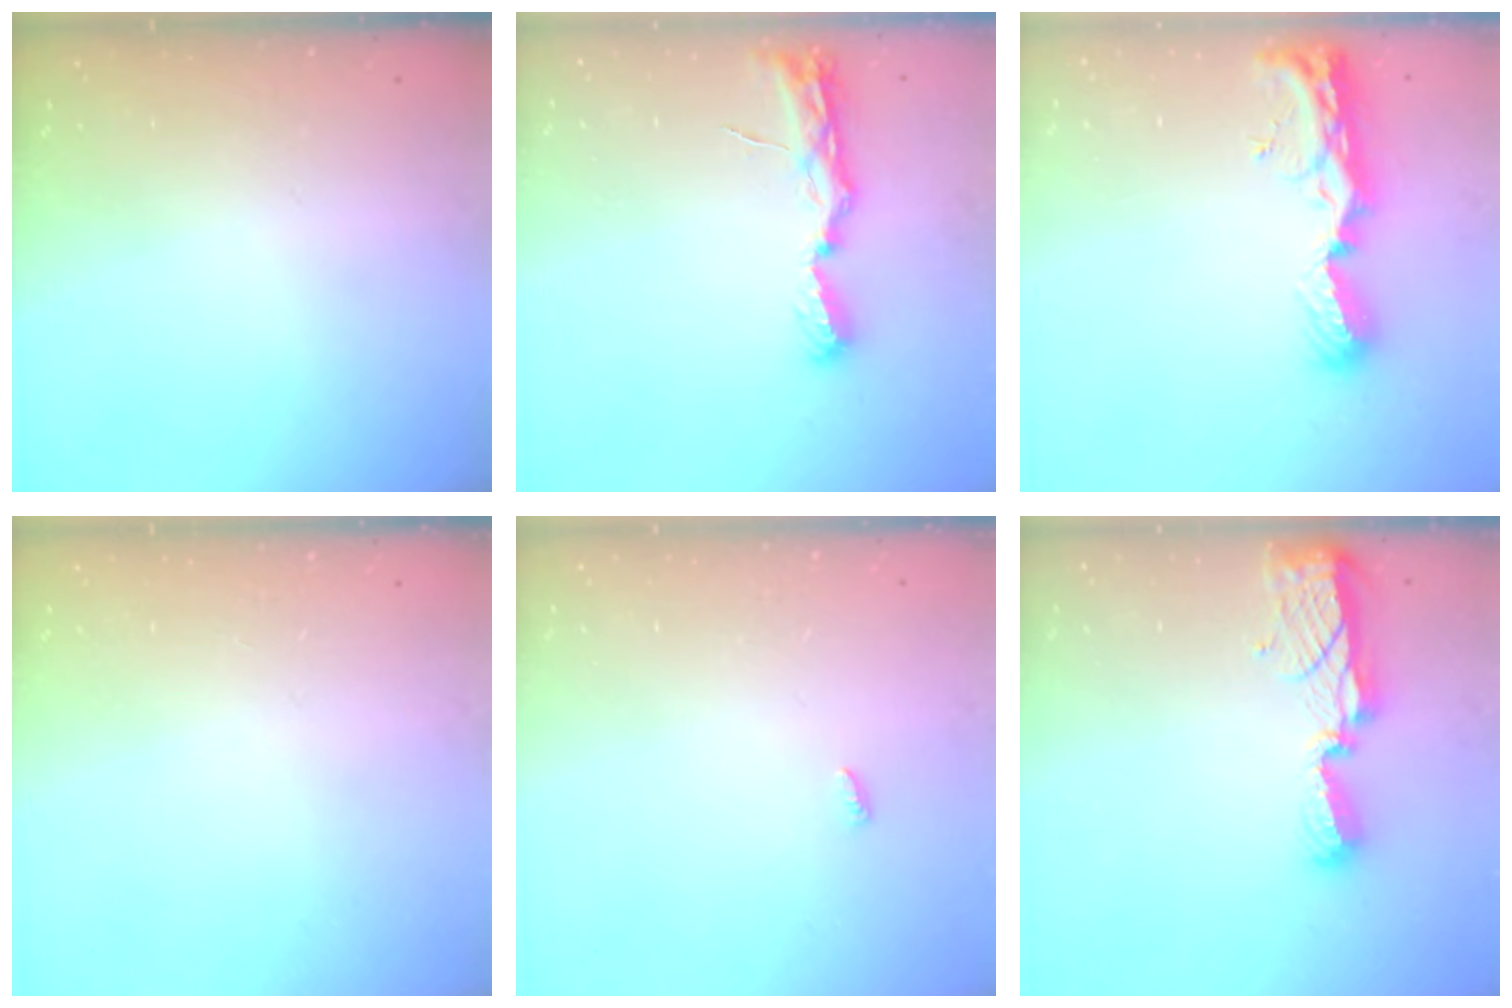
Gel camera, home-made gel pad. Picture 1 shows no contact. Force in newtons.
{"total": 8.0, "press": 8.0, "slide": 0.7}
{"total": 10.3, "press": 10.2, "slide": 1.2}
{"total": 0.0}
{"total": 2.4, "press": 2.4, "slide": 0.2}
{"total": 8.3, "press": 8.3, "slide": 0.8}